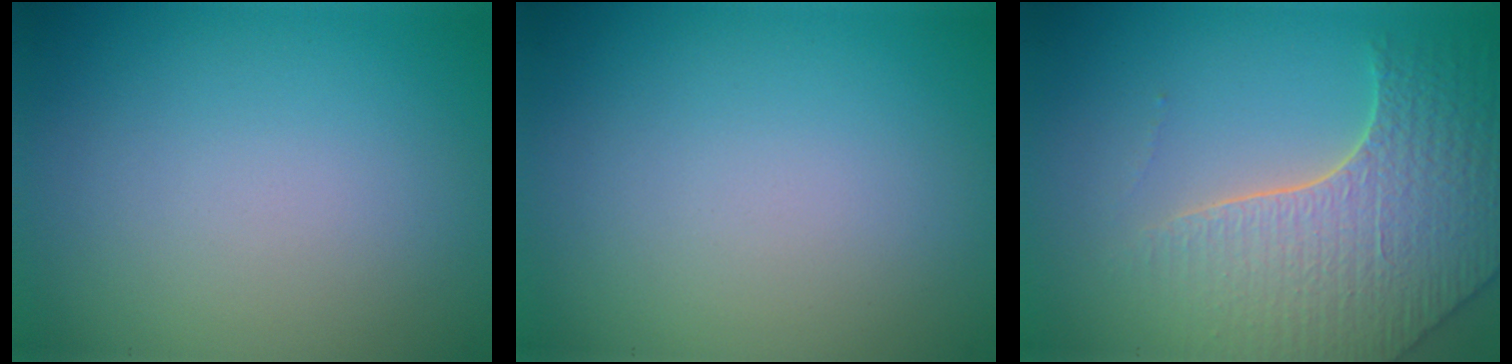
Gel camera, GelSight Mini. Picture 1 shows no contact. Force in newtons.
{"total": 0.0}
{"total": 6.1, "press": 5.1, "slide": 3.3}